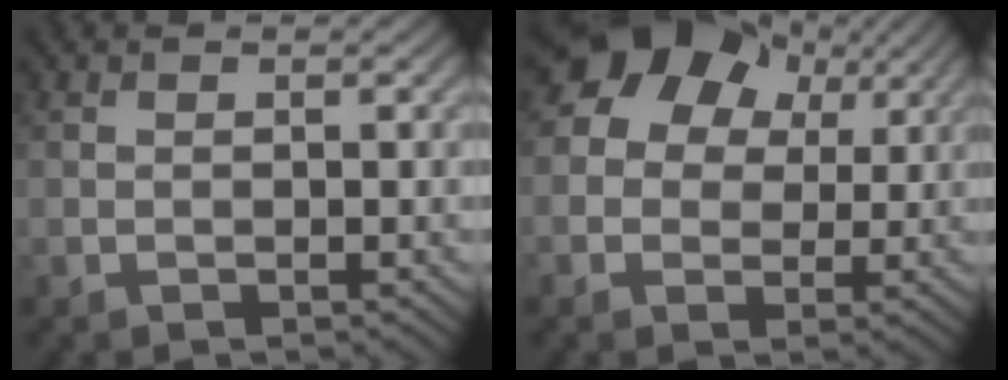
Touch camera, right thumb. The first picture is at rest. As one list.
[{"total": 10.1, "force": [4.4, 7.6, 5.0], "torque": [-0.107, 0.018, 0.063]}]